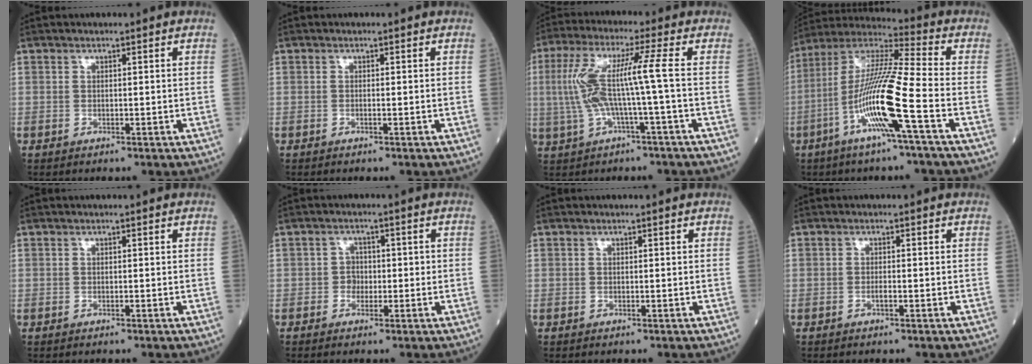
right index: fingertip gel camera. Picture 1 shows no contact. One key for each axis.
{"total": 0.0}
{"total": 9.6, "fx": -0.4, "fy": -0.6, "fz": 9.5, "tx": -0.206, "ty": 0.023, "tz": -0.008}
{"total": 15.3, "fx": -5.3, "fy": -0.6, "fz": 14.4, "tx": -0.290, "ty": -0.002, "tz": -0.109}
{"total": 0.0}
{"total": 2.2, "fx": -0.4, "fy": 1.9, "fz": 0.9, "tx": -0.006, "ty": 0.008, "tz": -0.009}
{"total": 0.0}
{"total": 0.7, "fx": -0.3, "fy": 0.1, "fz": 0.6, "tx": -0.012, "ty": 0.001, "tz": -0.005}